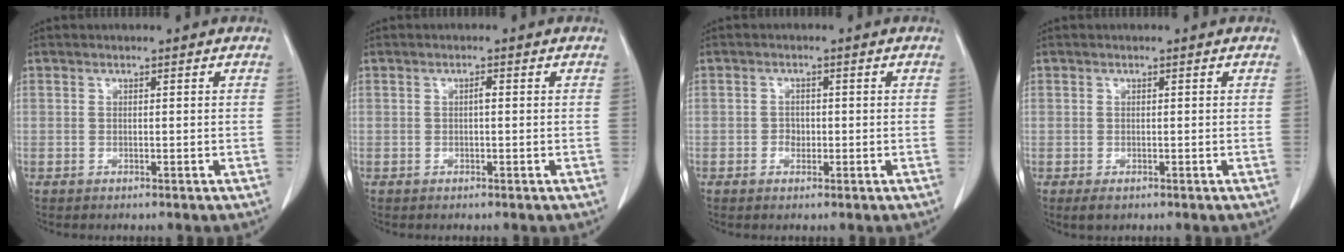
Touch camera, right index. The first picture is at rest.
{"total": 0.8, "force": [0.0, 0.1, 0.7], "torque": [-0.012, 0.002, 0.000]}
{"total": 1.5, "force": [-0.4, 1.2, 0.8], "torque": [-0.010, 0.006, -0.005]}
{"total": 1.5, "force": [-0.8, 1.1, 0.8], "torque": [-0.012, 0.000, -0.006]}